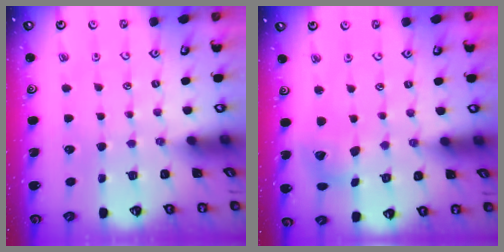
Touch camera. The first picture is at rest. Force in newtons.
{"total": 7.6, "press": 7.5, "slide": 1.3}